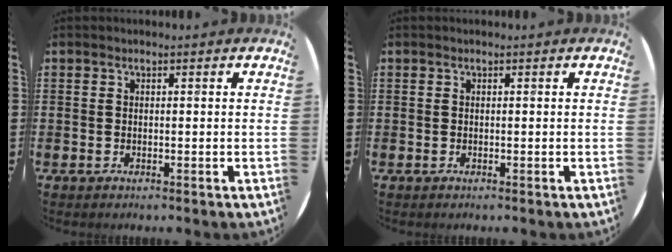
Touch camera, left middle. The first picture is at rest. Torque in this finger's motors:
{"motor_torque": [-0.11, 0.02, 0.00, -0.01]}